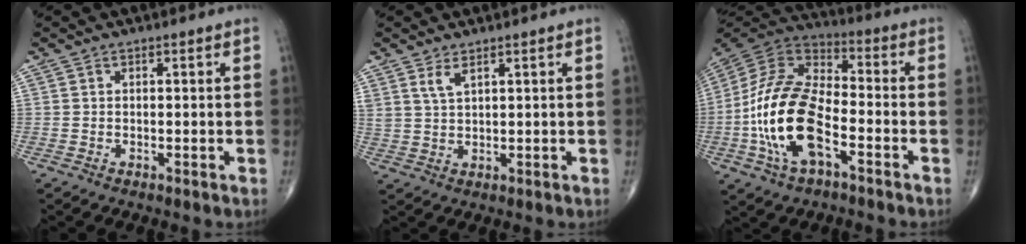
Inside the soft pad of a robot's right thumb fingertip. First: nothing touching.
{"total": 2.9, "force": [1.9, 1.0, 2.0], "torque": [-0.040, -0.011, 0.043]}
{"total": 18.9, "force": [-5.5, 9.3, 15.5], "torque": [-0.309, 0.031, -0.105]}